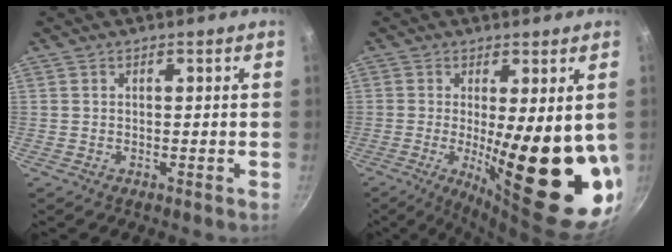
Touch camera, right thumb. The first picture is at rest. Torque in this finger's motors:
{"motor_torque": [-0.30, 2.41, 2.76, -0.01, 0.22]}